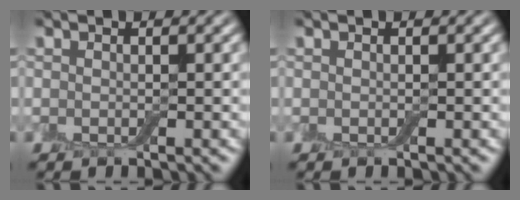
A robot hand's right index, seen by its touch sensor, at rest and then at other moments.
{"total": 0.0}